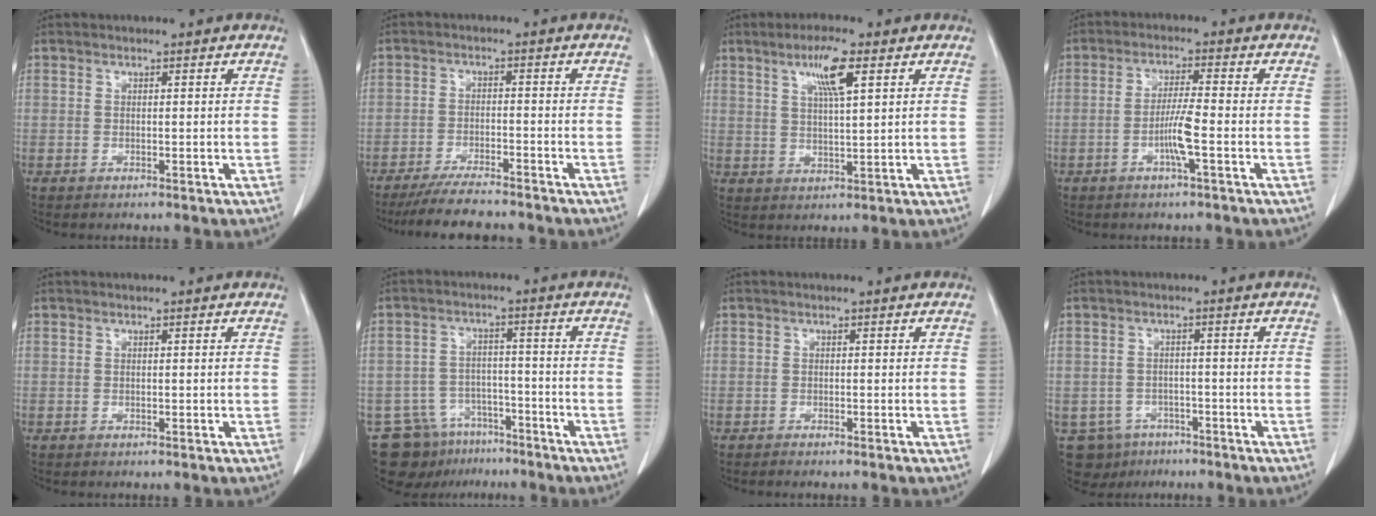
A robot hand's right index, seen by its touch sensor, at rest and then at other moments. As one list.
[{"total": 8.0, "force": [-7.2, 1.1, 3.3], "torque": [-0.052, -0.019, -0.119]}, {"total": 6.4, "force": [3.1, 0.5, 5.6], "torque": [-0.102, 0.002, 0.055]}, {"total": 5.0, "force": [-1.6, -0.2, 4.7], "torque": [-0.093, -0.003, -0.033]}, {"total": 0.0}, {"total": 9.9, "force": [-7.0, 6.7, 2.1], "torque": [-0.033, 0.024, -0.104]}, {"total": 1.0, "force": [-0.8, 0.0, 0.5], "torque": [-0.011, -0.001, -0.012]}, {"total": 6.3, "force": [-3.7, 5.0, 0.6], "torque": [-0.007, 0.007, -0.046]}]